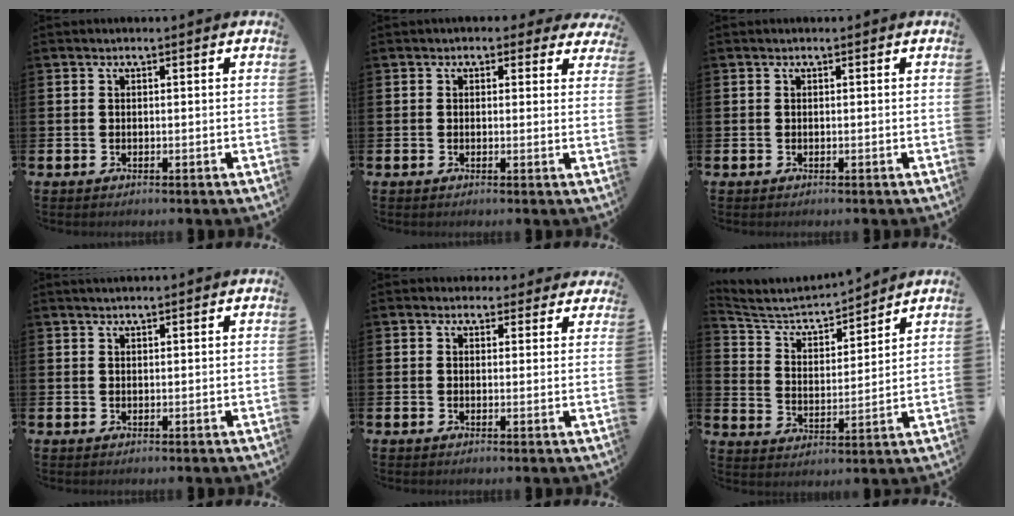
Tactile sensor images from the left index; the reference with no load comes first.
{"total": 1.6, "force": [1.3, 1.0, 0.2], "torque": [0.005, 0.000, 0.018]}
{"total": 0.0}
{"total": 1.1, "force": [1.1, 0.1, 0.2], "torque": [0.009, -0.005, 0.017]}
{"total": 2.6, "force": [2.3, 1.3, -0.1], "torque": [0.016, -0.010, 0.037]}
{"total": 5.3, "force": [5.0, 1.4, 1.0], "torque": [-0.050, -0.040, 0.082]}